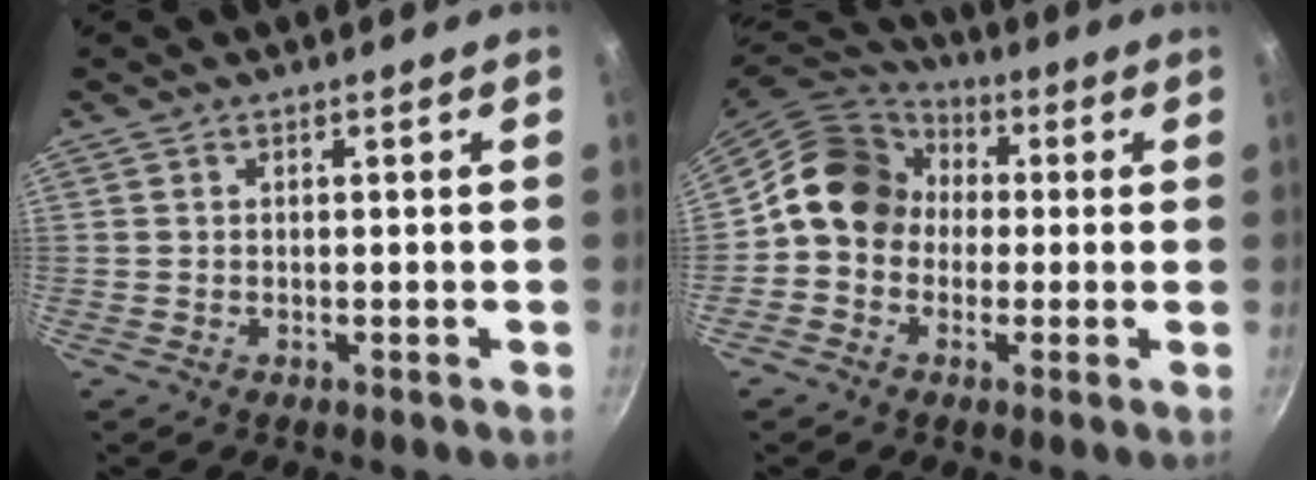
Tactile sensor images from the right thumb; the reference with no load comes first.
{"total": 12.7, "force": [0.7, 10.9, 6.5], "torque": [-0.071, 0.031, -0.012]}